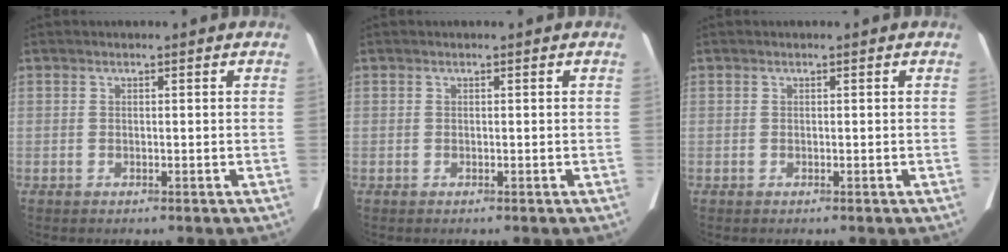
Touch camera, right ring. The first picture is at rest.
{"total": 0.0}
{"total": 0.0}